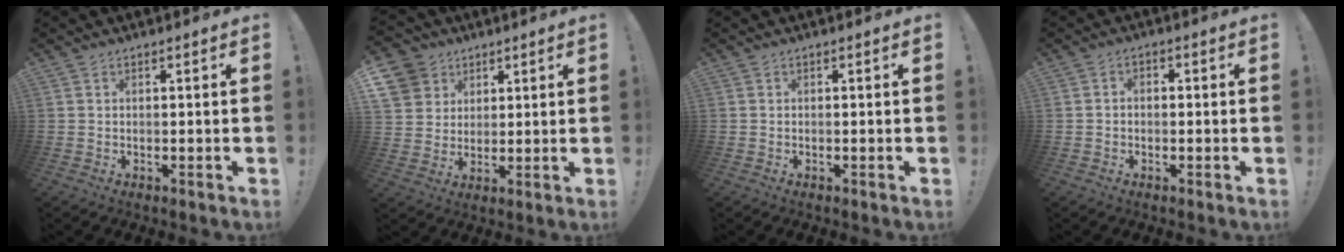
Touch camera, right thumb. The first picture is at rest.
{"total": 10.3, "force": [5.2, 8.6, 2.4], "torque": [-0.033, -0.029, 0.107]}
{"total": 0.0}
{"total": 2.0, "force": [-1.4, 0.9, 1.0], "torque": [-0.019, 0.010, -0.024]}